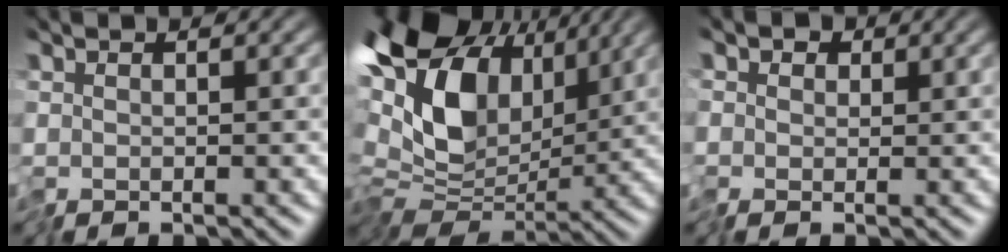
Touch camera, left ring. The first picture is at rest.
{"total": 13.4, "force": [3.3, 8.2, 10.1], "torque": [-0.187, 0.016, 0.056]}
{"total": 1.5, "force": [0.1, 1.4, 0.5], "torque": [-0.006, 0.003, -0.005]}